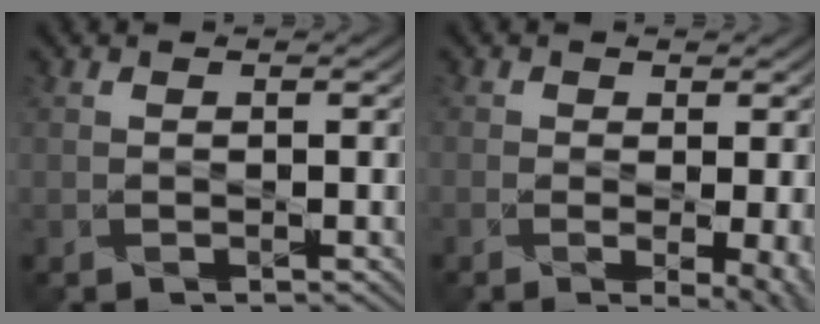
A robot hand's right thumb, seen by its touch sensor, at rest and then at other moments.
{"total": 6.4, "force": [-1.4, 2.7, 5.7], "torque": [-0.064, -0.008, -0.007]}